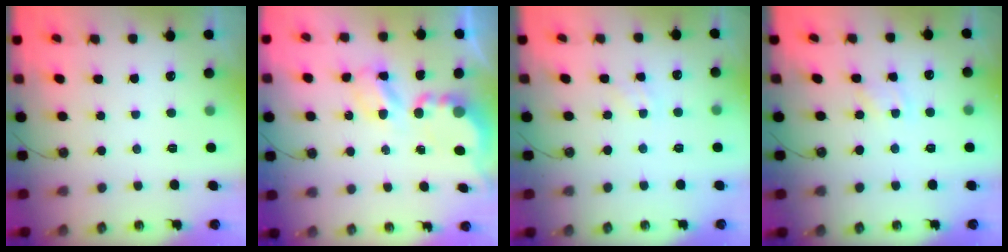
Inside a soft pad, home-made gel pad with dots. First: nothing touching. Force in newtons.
{"total": 6.0, "press": 6.0, "slide": 0.4}
{"total": 1.0, "press": 1.0, "slide": 0.2}
{"total": 1.7, "press": 1.6, "slide": 0.2}